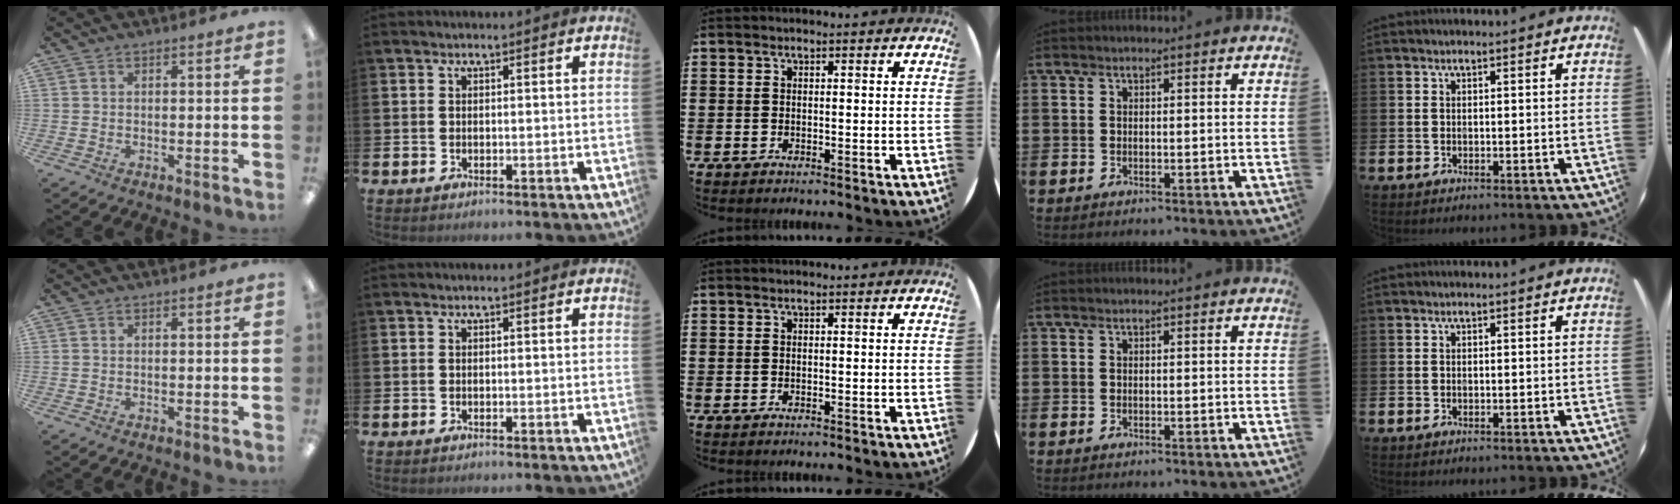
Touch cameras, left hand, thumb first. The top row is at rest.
{}